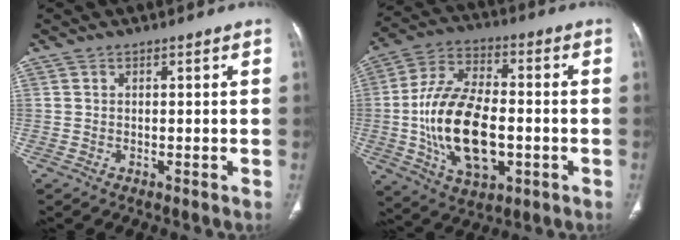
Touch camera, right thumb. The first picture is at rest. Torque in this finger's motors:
{"motor_torque": [-0.06, 1.28, 2.05, -0.72, 0.50]}